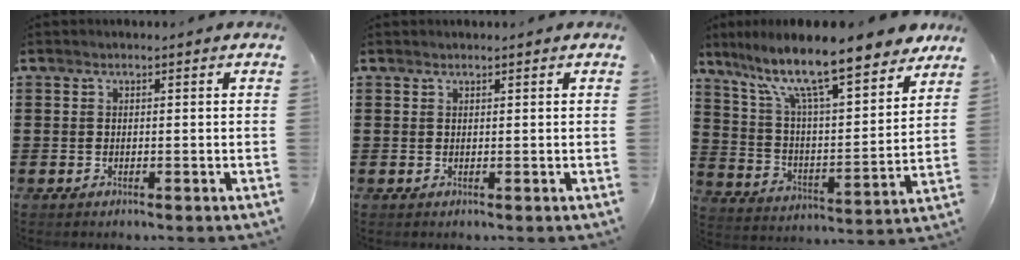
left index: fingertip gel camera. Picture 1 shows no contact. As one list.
[{"total": 0.6, "force": [0.6, 0.0, 0.2], "torque": [-0.004, -0.001, 0.012]}, {"total": 12.9, "force": [10.2, 2.0, 7.7], "torque": [-0.177, -0.060, 0.172]}]